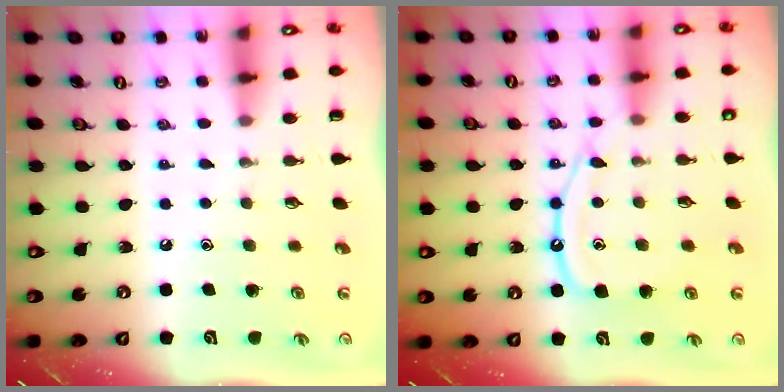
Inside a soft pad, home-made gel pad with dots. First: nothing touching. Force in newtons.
{"total": 11.0, "press": 11.0, "slide": 0.7}